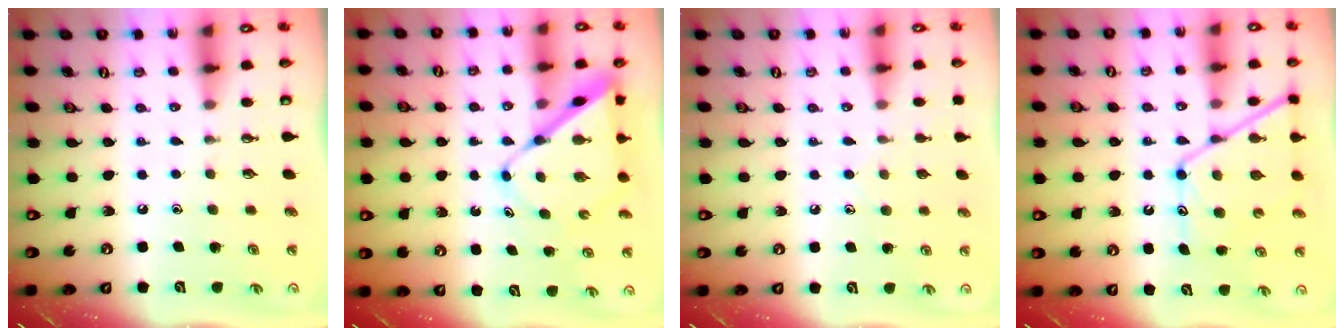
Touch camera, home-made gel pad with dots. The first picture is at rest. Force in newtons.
{"total": 9.6, "press": 9.6, "slide": 1.0}
{"total": 7.3, "press": 7.2, "slide": 0.6}
{"total": 14.1, "press": 14.1, "slide": 1.2}